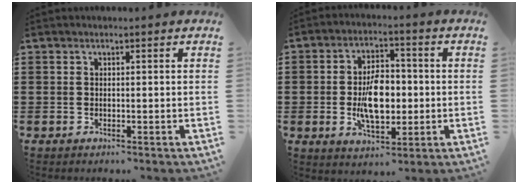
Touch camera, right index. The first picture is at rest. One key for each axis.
{"total": 8.7, "fx": -0.9, "fy": 4.7, "fz": 7.2, "tx": -0.124, "ty": -0.003, "tz": -0.024}